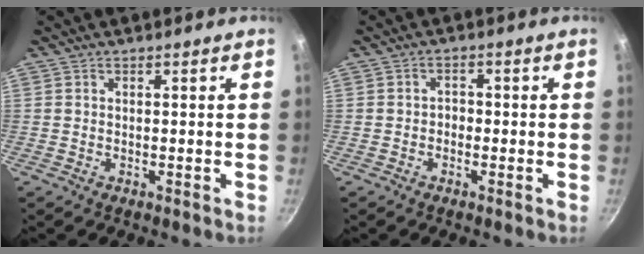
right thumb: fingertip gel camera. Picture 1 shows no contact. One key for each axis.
{"total": 1.7, "fx": -0.7, "fy": 1.3, "fz": 0.7, "tx": 0.000, "ty": 0.011, "tz": -0.016}